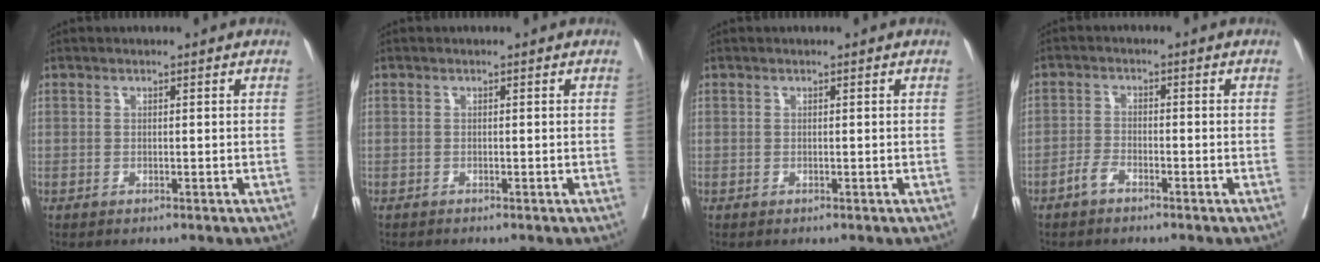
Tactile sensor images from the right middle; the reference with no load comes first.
{"total": 0.0}
{"total": 0.0}
{"total": 2.4, "force": [-1.8, 0.9, 1.3], "torque": [-0.028, 0.002, -0.035]}